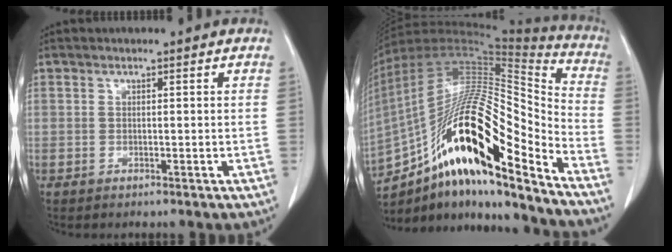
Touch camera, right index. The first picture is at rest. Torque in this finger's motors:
{"motor_torque": [1.49, -0.29, 1.05, 0.21]}